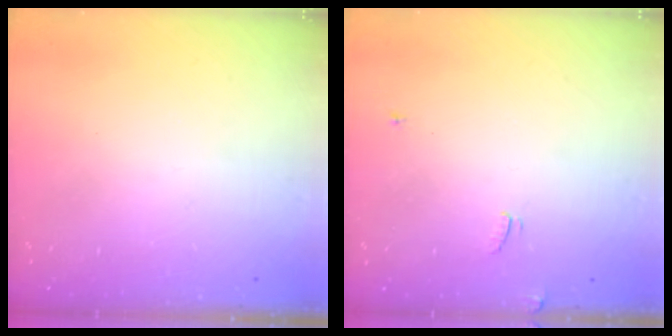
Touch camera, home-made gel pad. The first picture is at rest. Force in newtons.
{"total": 3.5, "press": 3.5, "slide": 0.4}